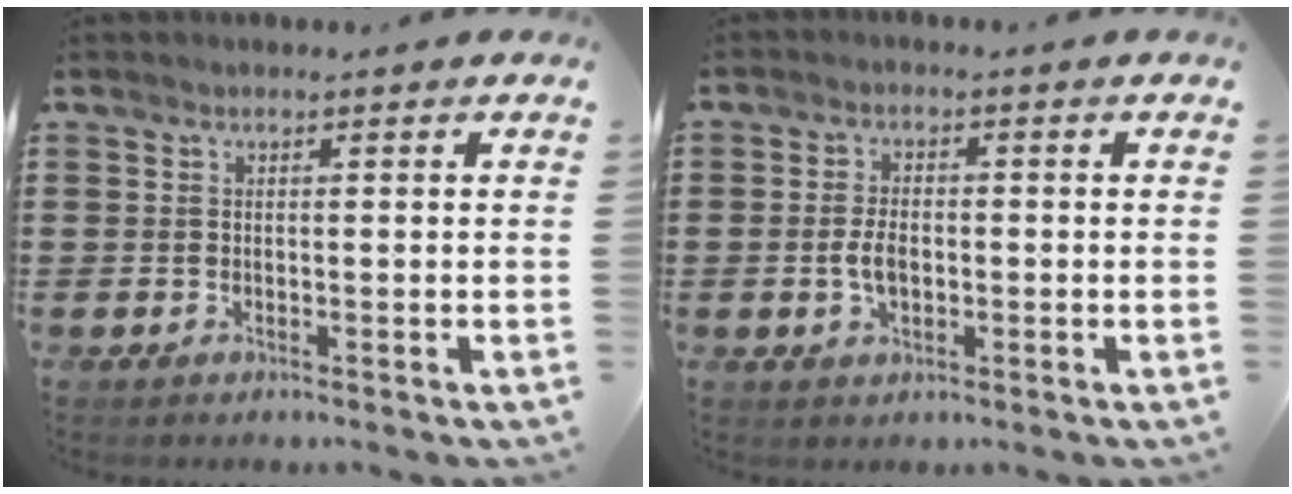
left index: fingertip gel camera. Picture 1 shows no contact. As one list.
[{"total": 3.7, "force": [-0.5, 1.9, 3.2], "torque": [-0.074, -0.001, -0.013]}]